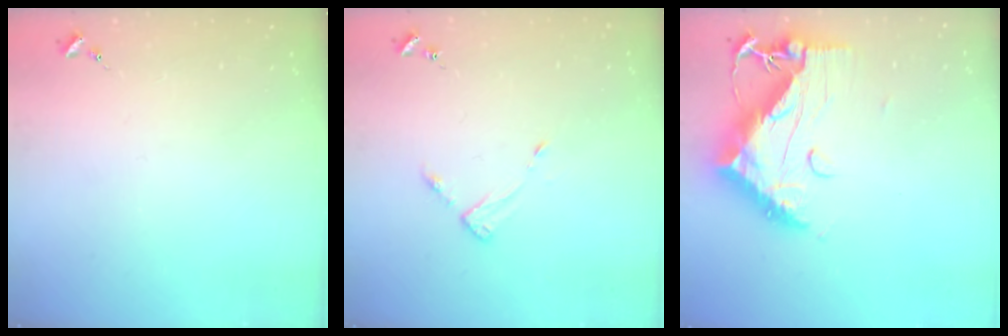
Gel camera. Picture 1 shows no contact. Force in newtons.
{"total": 4.1, "press": 4.1, "slide": 0.4}
{"total": 17.0, "press": 17.0, "slide": 1.4}